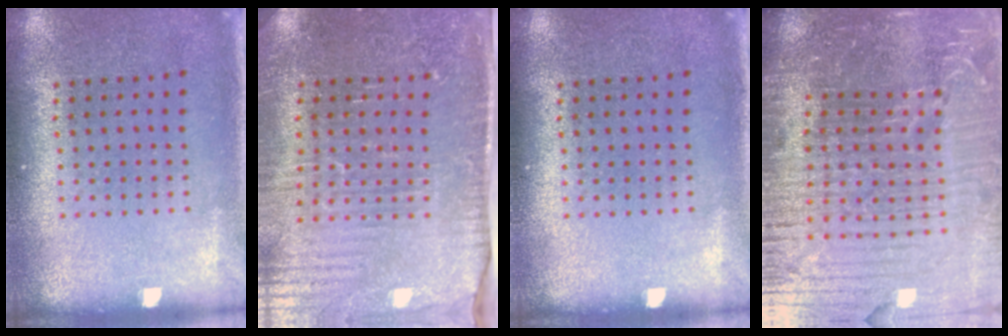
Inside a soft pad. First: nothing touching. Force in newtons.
{"total": 3.5, "press": 3.4, "slide": 0.8}
{"total": 0.0}
{"total": 6.9, "press": 6.0, "slide": 3.4}